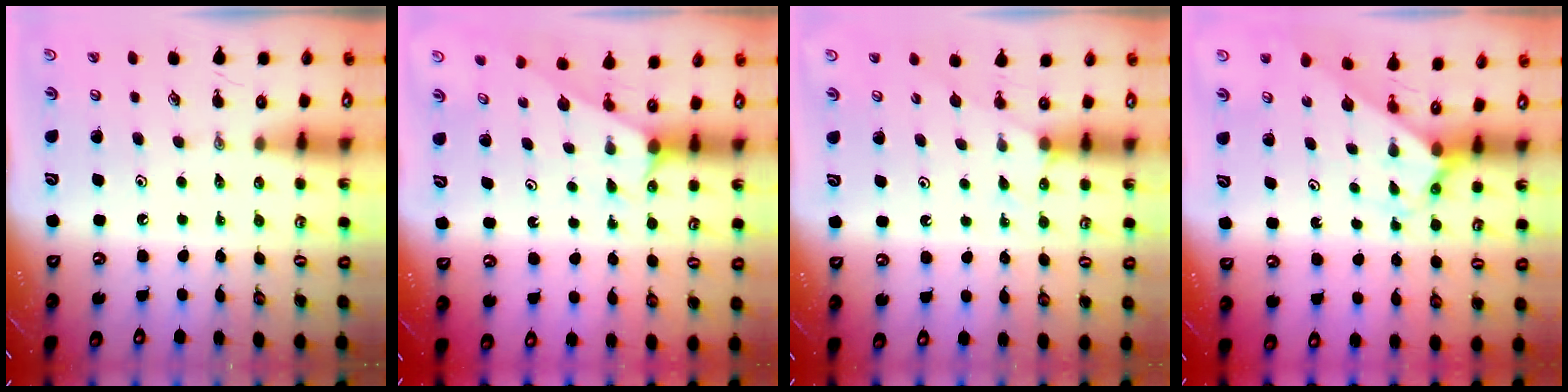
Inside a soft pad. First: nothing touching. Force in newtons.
{"total": 2.0, "press": 2.0, "slide": 0.3}
{"total": 4.5, "press": 4.4, "slide": 0.6}
{"total": 2.3, "press": 2.3, "slide": 0.2}